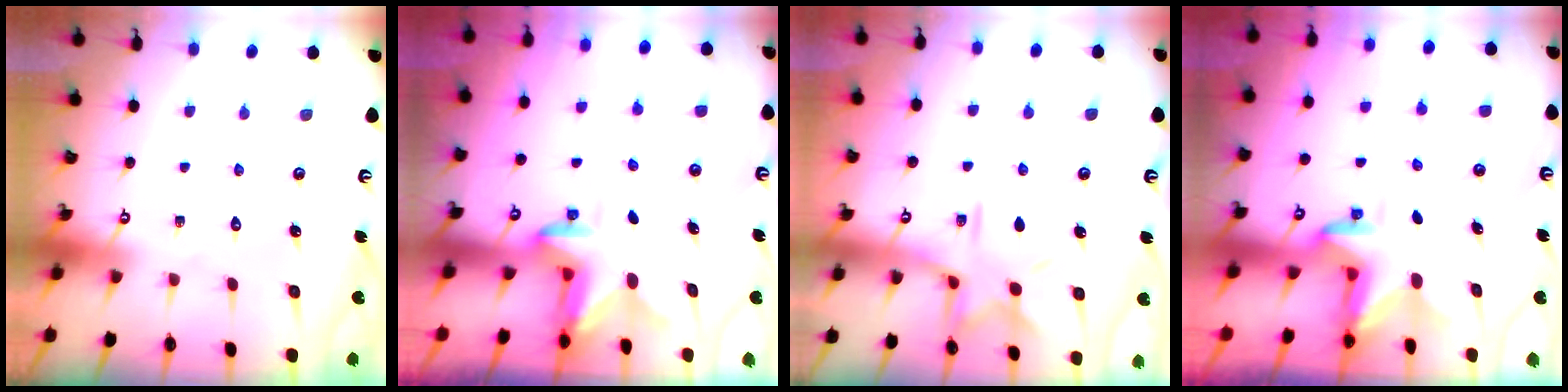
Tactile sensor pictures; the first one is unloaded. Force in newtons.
{"total": 2.7, "press": 2.6, "slide": 0.6}
{"total": 10.1, "press": 10.0, "slide": 0.6}
{"total": 2.8, "press": 2.8, "slide": 0.2}